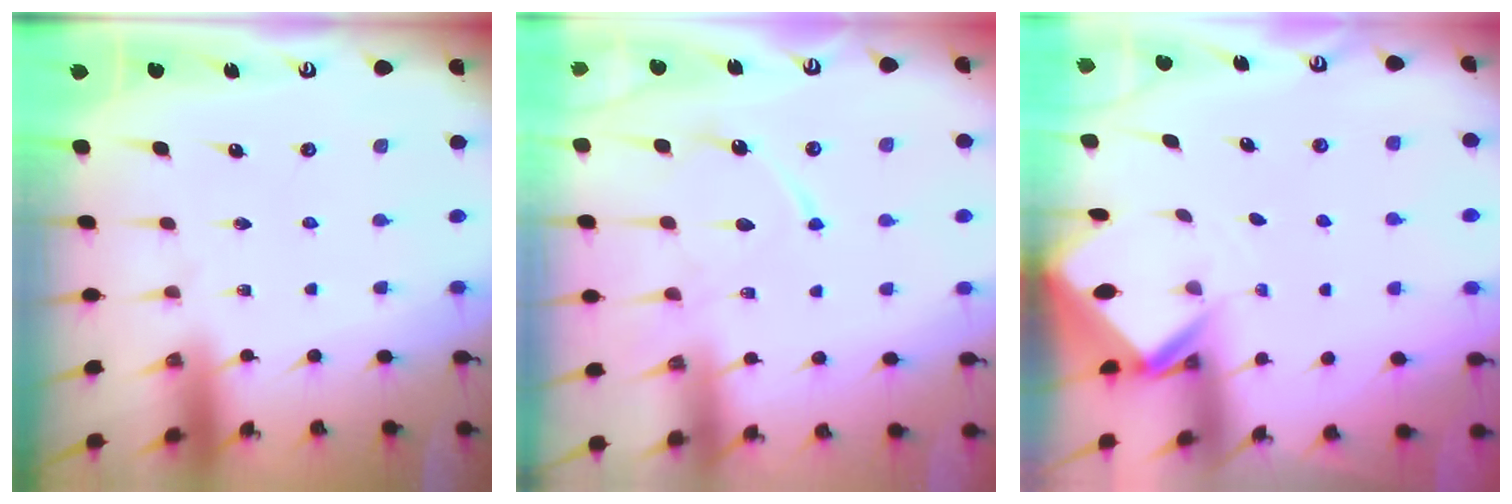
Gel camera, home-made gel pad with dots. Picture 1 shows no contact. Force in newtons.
{"total": 11.2, "press": 11.1, "slide": 1.1}
{"total": 2.7, "press": 2.7, "slide": 0.2}